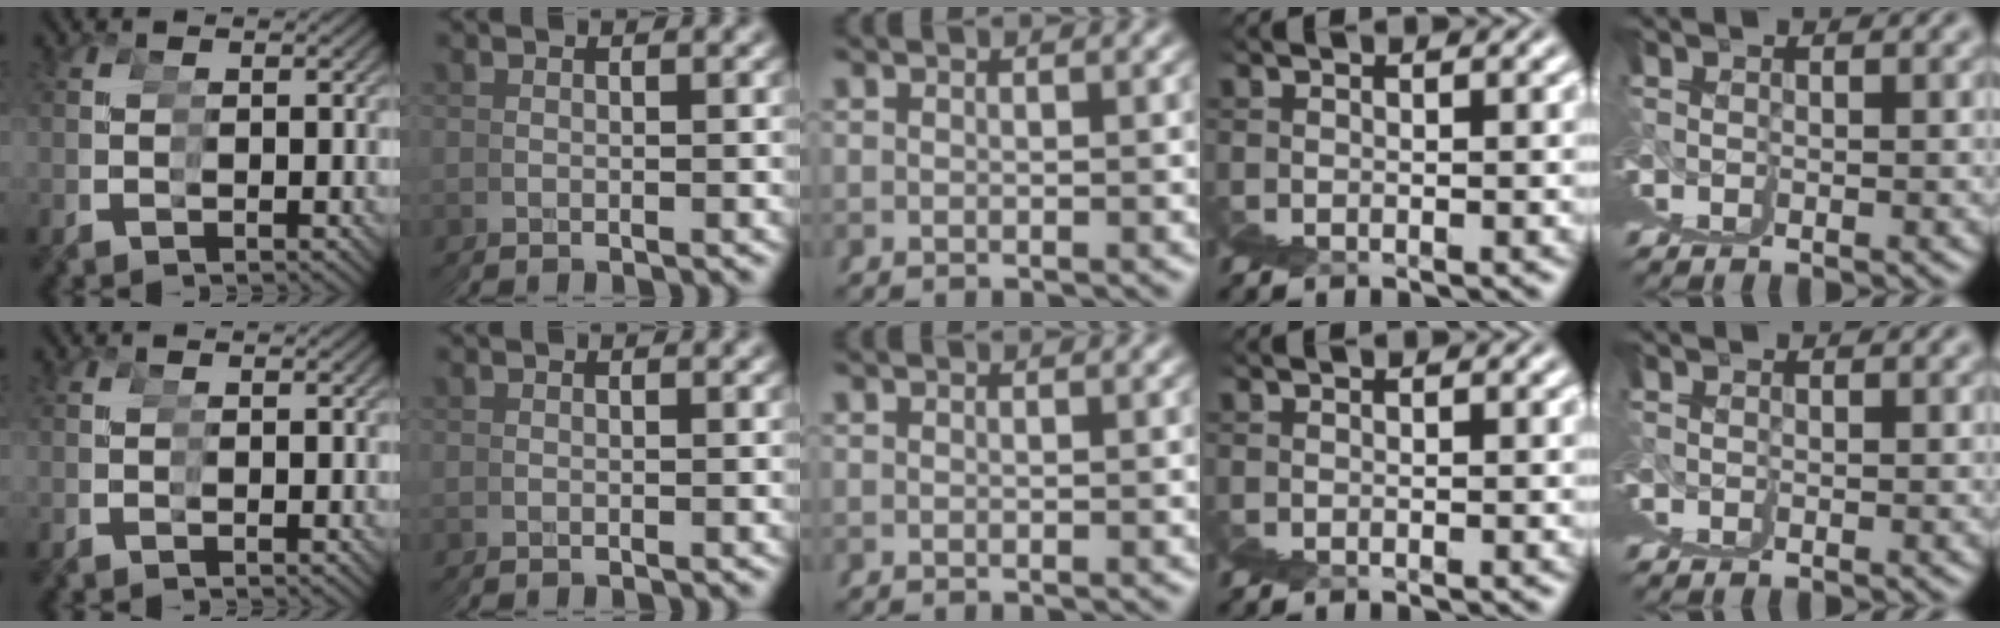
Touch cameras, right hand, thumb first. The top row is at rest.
{}